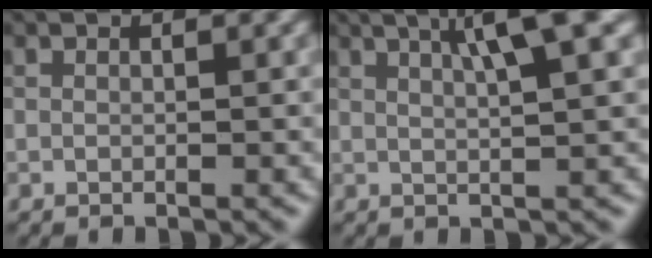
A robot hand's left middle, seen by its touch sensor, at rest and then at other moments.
{"total": 5.7, "force": [2.6, 0.9, 5.0], "torque": [-0.070, 0.010, 0.040]}